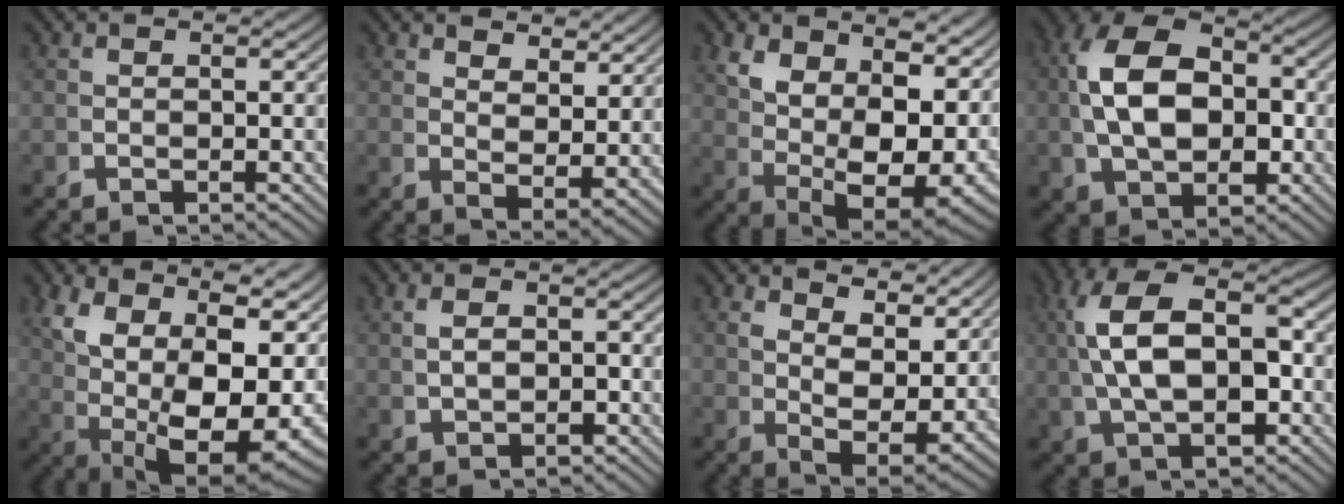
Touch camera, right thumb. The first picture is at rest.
{"total": 3.9, "force": [2.6, 1.9, 2.3], "torque": [-0.030, -0.009, 0.048]}
{"total": 14.1, "force": [2.1, 8.7, 11.0], "torque": [-0.211, -0.045, 0.059]}
{"total": 11.3, "force": [0.6, 7.2, 8.7], "torque": [-0.172, -0.023, 0.026]}
{"total": 18.7, "force": [0.6, 12.0, 14.3], "torque": [-0.274, -0.061, 0.048]}
{"total": 2.7, "force": [0.2, 1.8, 2.0], "torque": [-0.025, 0.001, 0.011]}
{"total": 6.7, "force": [2.4, 3.4, 5.3], "torque": [-0.094, -0.020, 0.051]}
{"total": 9.4, "force": [0.8, 5.2, 7.8], "torque": [-0.153, -0.010, 0.027]}